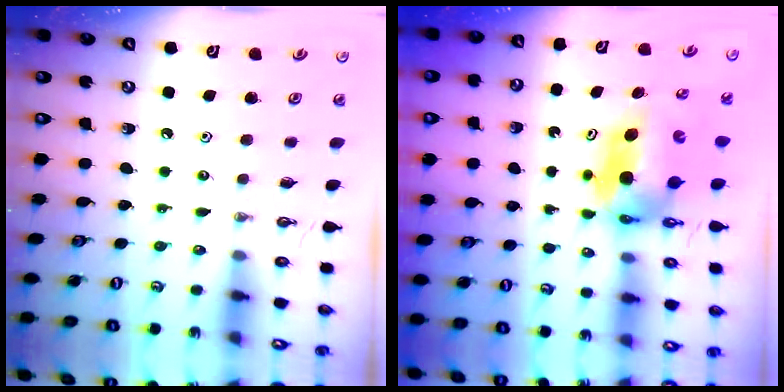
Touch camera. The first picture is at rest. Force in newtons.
{"total": 6.0, "press": 6.0, "slide": 0.4}